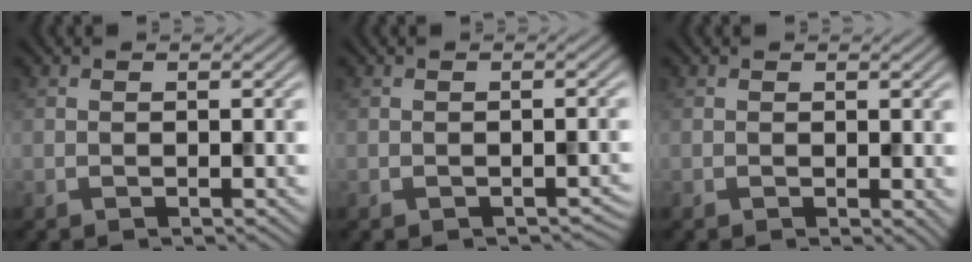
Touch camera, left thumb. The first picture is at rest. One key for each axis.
{"total": 1.0, "fx": -0.6, "fy": 0.5, "fz": 0.6, "tx": -0.010, "ty": -0.005, "tz": -0.006}
{"total": 1.0, "fx": 0.1, "fy": 0.6, "fz": 0.8, "tx": -0.008, "ty": -0.004, "tz": 0.002}